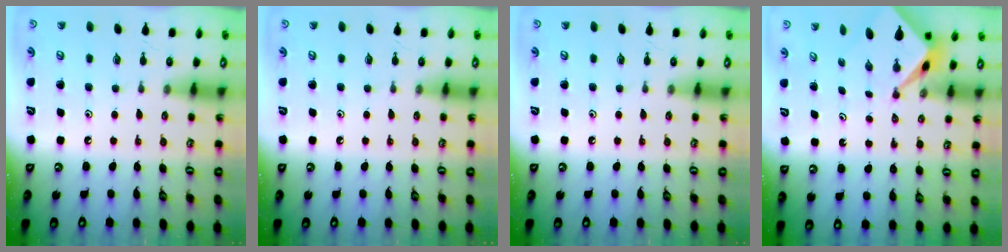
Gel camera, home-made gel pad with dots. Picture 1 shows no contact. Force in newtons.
{"total": 0.0}
{"total": 0.0}
{"total": 2.1, "press": 2.1, "slide": 0.3}